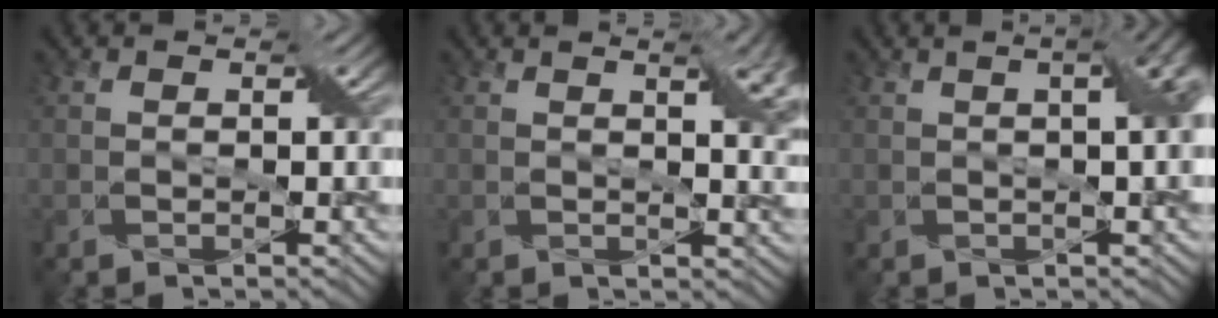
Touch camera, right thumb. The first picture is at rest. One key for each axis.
{"total": 5.2, "fx": 2.0, "fy": 1.9, "fz": 4.5, "tx": -0.052, "ty": 0.006, "tz": 0.028}
{"total": 6.0, "fx": 0.8, "fy": 2.4, "fz": 5.5, "tx": -0.033, "ty": 0.025, "tz": 0.000}